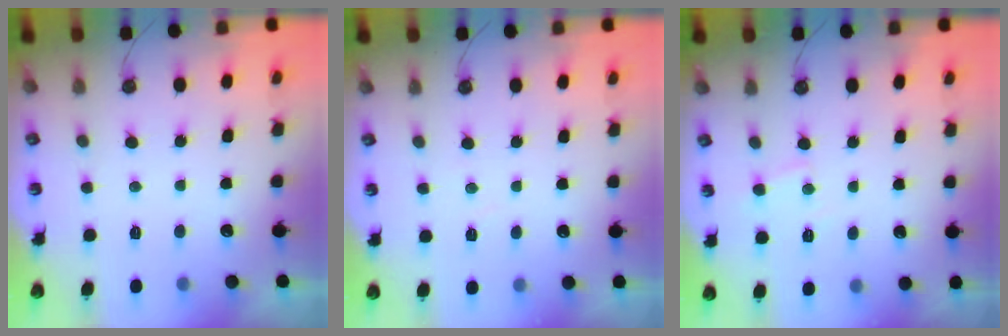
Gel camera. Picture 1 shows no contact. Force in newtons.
{"total": 2.9, "press": 2.9, "slide": 0.5}
{"total": 5.5, "press": 5.5, "slide": 0.4}